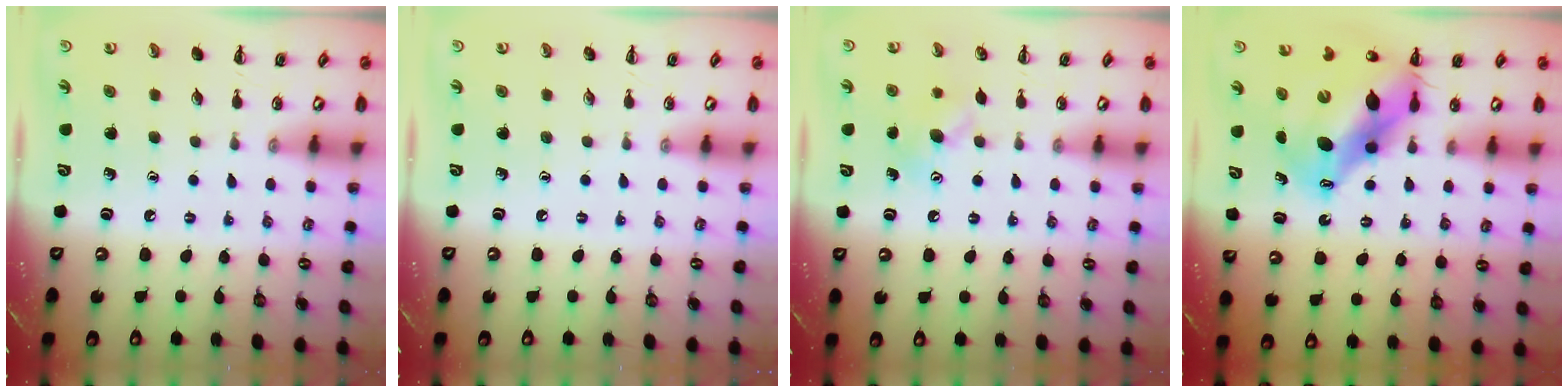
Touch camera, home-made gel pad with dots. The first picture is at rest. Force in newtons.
{"total": 0.0}
{"total": 7.7, "press": 7.6, "slide": 1.6}
{"total": 12.6, "press": 12.2, "slide": 3.0}